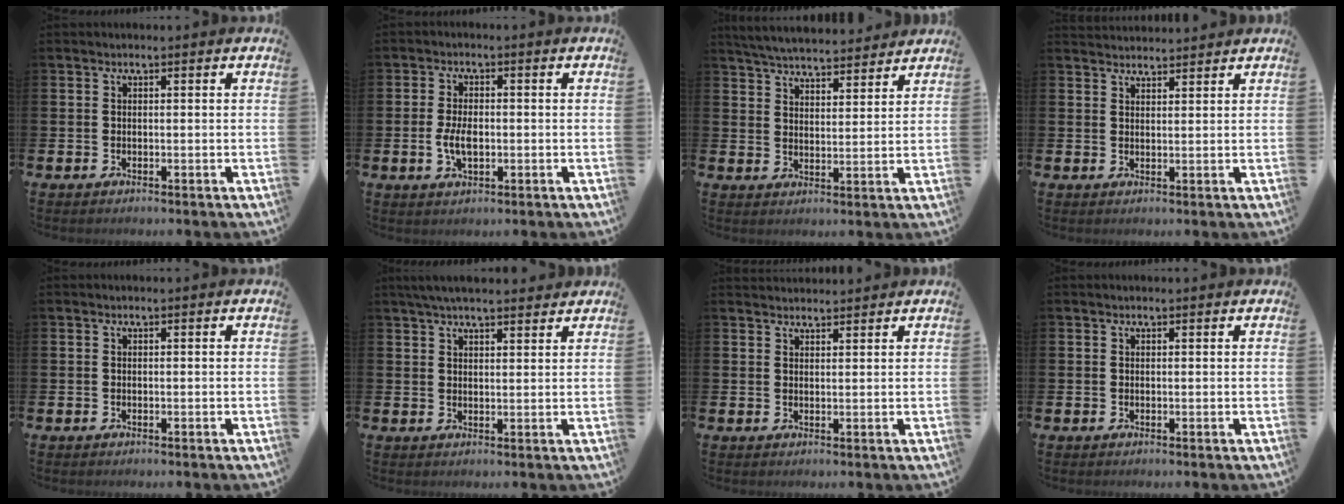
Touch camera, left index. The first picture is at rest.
{"total": 3.9, "force": [-0.4, 2.1, 3.3], "torque": [-0.059, 0.000, -0.011]}
{"total": 5.7, "force": [5.6, 0.7, 0.8], "torque": [-0.034, -0.032, 0.099]}
{"total": 2.6, "force": [2.6, 0.4, -0.1], "torque": [0.007, -0.015, 0.046]}
{"total": 0.0}
{"total": 4.4, "force": [4.0, 0.8, 1.5], "torque": [-0.038, -0.007, 0.074]}
{"total": 2.2, "force": [2.1, 0.4, -0.1], "torque": [0.009, -0.011, 0.037]}
{"total": 0.0}